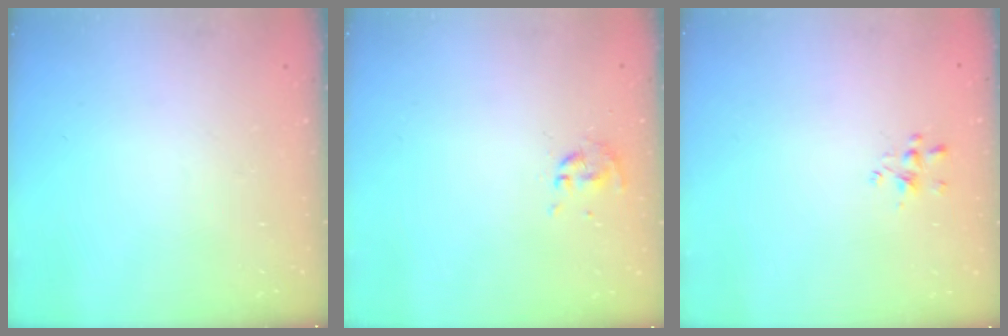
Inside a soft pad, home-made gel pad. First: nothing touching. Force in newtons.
{"total": 0.0}
{"total": 1.6, "press": 1.5, "slide": 0.5}